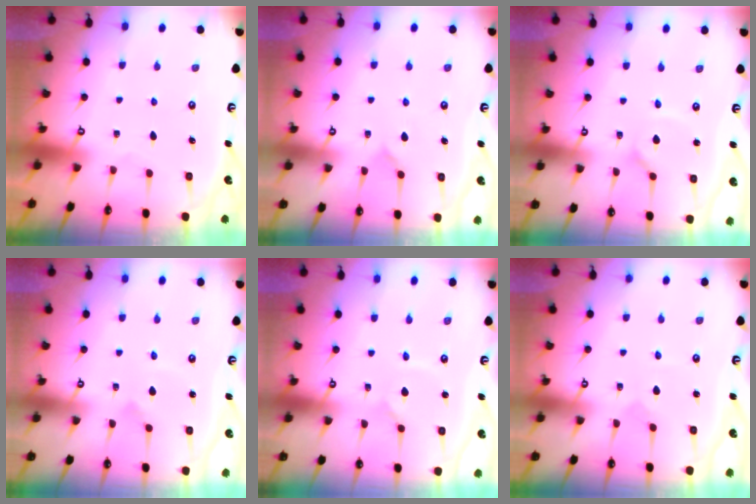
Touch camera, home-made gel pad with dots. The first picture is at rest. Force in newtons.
{"total": 6.2, "press": 6.1, "slide": 0.6}
{"total": 1.2, "press": 1.2, "slide": 0.1}
{"total": 1.5, "press": 1.5, "slide": 0.1}
{"total": 1.4, "press": 1.4, "slide": 0.0}
{"total": 2.4, "press": 2.4, "slide": 0.2}